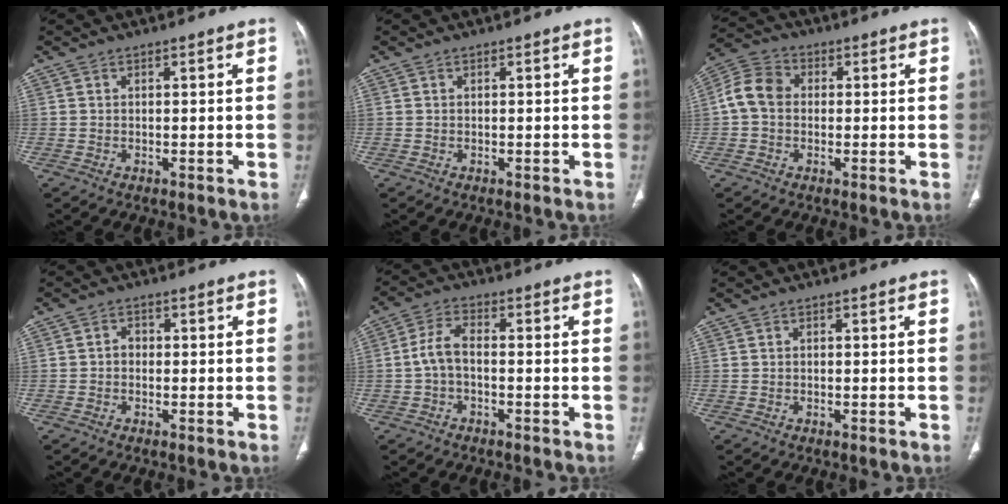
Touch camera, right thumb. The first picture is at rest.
{"total": 0.0}
{"total": 7.3, "force": [0.0, 5.8, 4.3], "torque": [-0.076, 0.023, -0.011]}
{"total": 1.7, "force": [-0.3, 1.4, 0.9], "torque": [-0.006, 0.008, -0.010]}
{"total": 4.9, "force": [-1.0, 2.5, 4.1], "torque": [-0.084, 0.019, -0.026]}
{"total": 0.0}